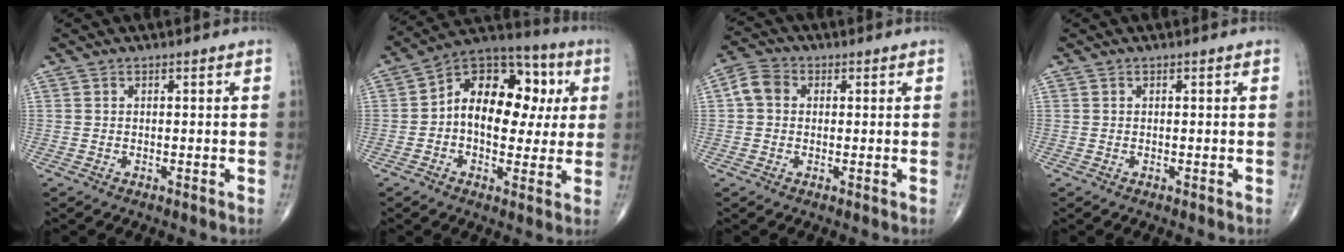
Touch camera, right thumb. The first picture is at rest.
{"total": 17.7, "force": [2.0, 11.4, 13.3], "torque": [-0.152, 0.031, 0.020]}
{"total": 4.6, "force": [0.5, 3.8, 2.6], "torque": [-0.045, 0.014, 0.003]}
{"total": 0.0}